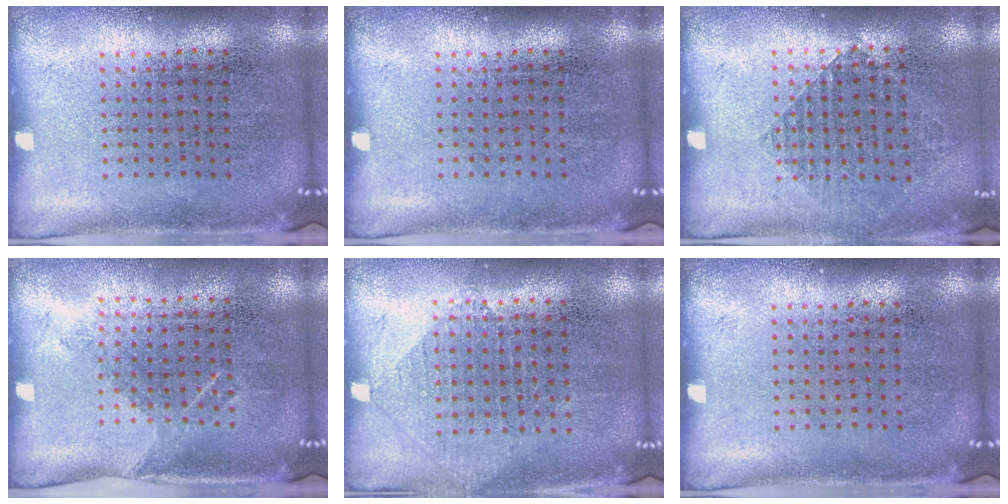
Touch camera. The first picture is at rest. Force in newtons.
{"total": 0.0}
{"total": 0.9, "press": 0.8, "slide": 0.3}
{"total": 1.1, "press": 1.0, "slide": 0.6}
{"total": 0.9, "press": 0.9, "slide": 0.3}
{"total": 0.0}